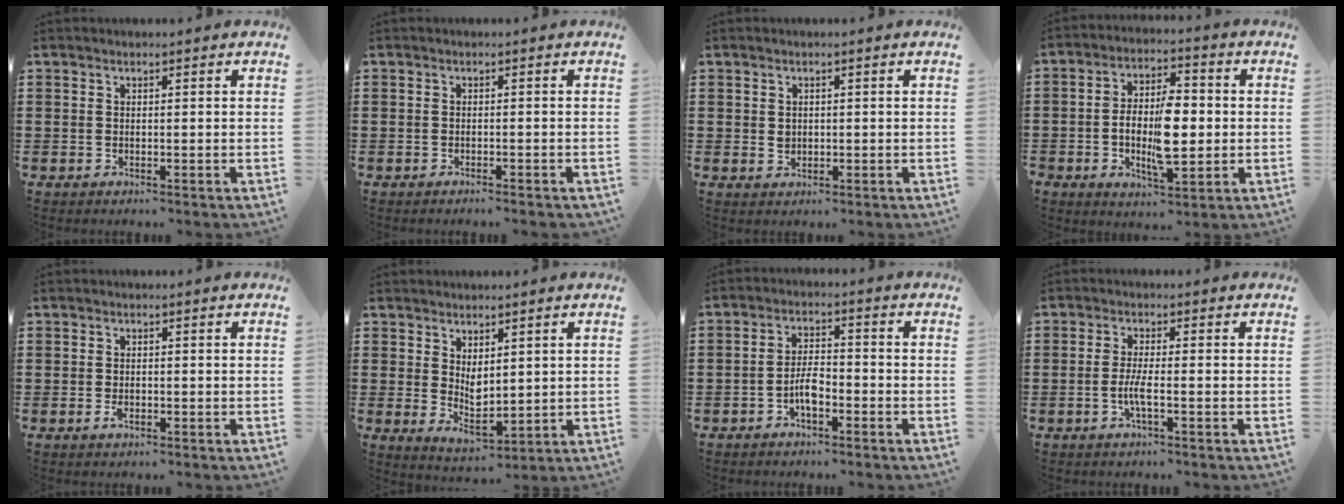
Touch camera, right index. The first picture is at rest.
{"total": 0.8, "force": [-0.8, -0.1, 0.3], "torque": [-0.007, -0.003, -0.015]}
{"total": 1.3, "force": [0.2, 1.1, 0.7], "torque": [-0.015, 0.008, 0.002]}
{"total": 9.1, "force": [-1.2, 4.1, 8.1], "torque": [-0.147, 0.006, -0.023]}
{"total": 1.4, "force": [-0.5, 0.7, 1.1], "torque": [-0.029, -0.003, -0.013]}
{"total": 3.2, "force": [1.5, 1.8, 2.2], "torque": [-0.047, -0.004, 0.029]}
{"total": 4.2, "force": [-2.0, 1.7, 3.3], "torque": [-0.071, 0.005, -0.041]}
{"total": 3.3, "force": [-1.2, 0.4, 3.1], "torque": [-0.068, -0.005, -0.027]}